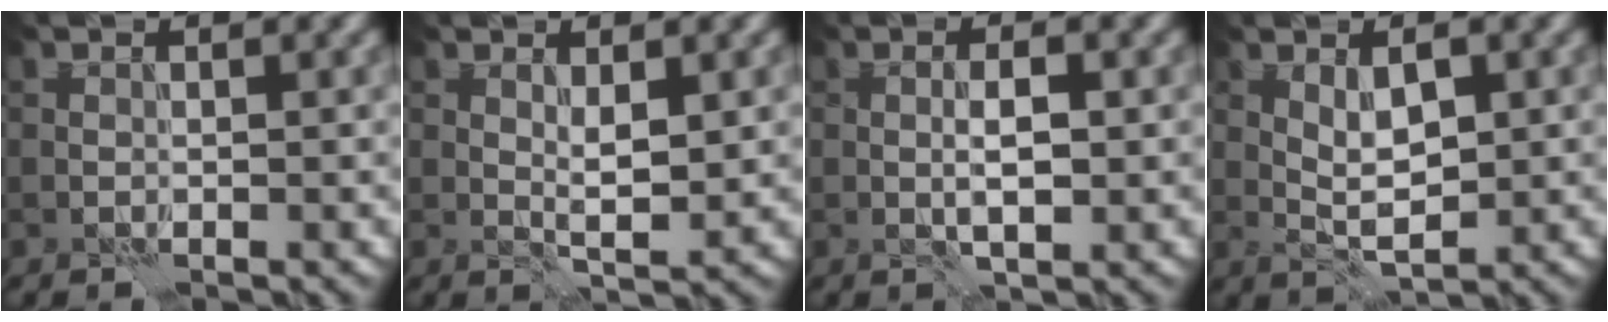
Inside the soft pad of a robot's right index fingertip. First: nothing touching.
{"total": 2.4, "force": [0.4, 0.5, 2.3], "torque": [-0.042, -0.004, 0.008]}
{"total": 2.6, "force": [-0.3, 0.7, 2.5], "torque": [-0.042, -0.001, -0.006]}
{"total": 3.2, "force": [0.3, 1.3, 2.9], "torque": [-0.054, -0.001, 0.007]}